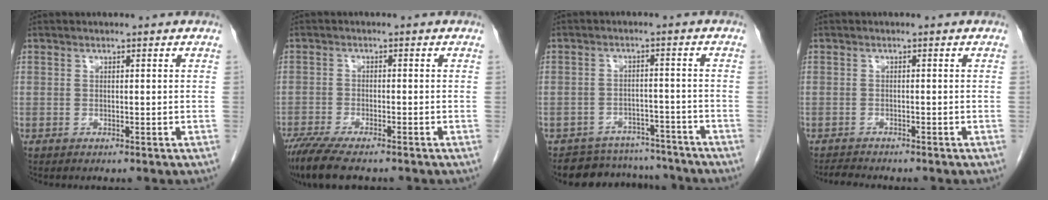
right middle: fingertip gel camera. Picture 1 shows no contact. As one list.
[{"total": 8.6, "force": [-6.8, 1.5, 5.0], "torque": [-0.086, -0.020, -0.113]}, {"total": 9.1, "force": [-8.5, 3.2, -0.1], "torque": [0.014, 0.019, -0.113]}, {"total": 2.0, "force": [-1.9, 0.0, 0.4], "torque": [-0.011, -0.009, -0.032]}]